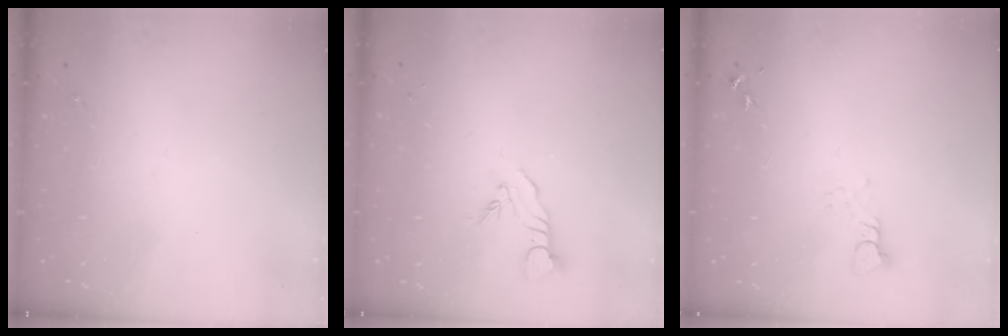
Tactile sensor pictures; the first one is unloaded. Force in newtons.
{"total": 4.9, "press": 4.9, "slide": 0.1}
{"total": 3.1, "press": 3.1, "slide": 0.4}